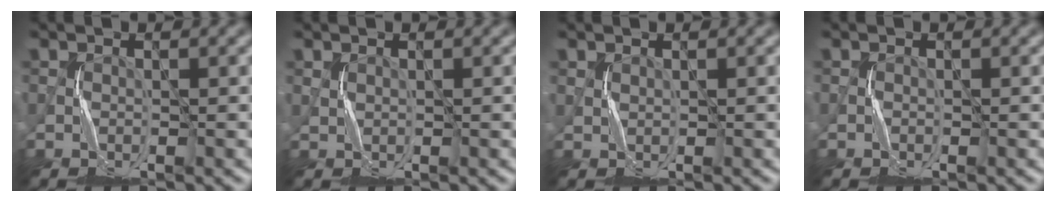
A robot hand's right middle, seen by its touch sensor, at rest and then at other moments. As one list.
[{"total": 0.6, "force": [0.4, 0.3, 0.2], "torque": [-0.009, -0.002, 0.011]}, {"total": 0.6, "force": [0.5, 0.3, 0.2], "torque": [-0.008, -0.001, 0.013]}, {"total": 0.0}]